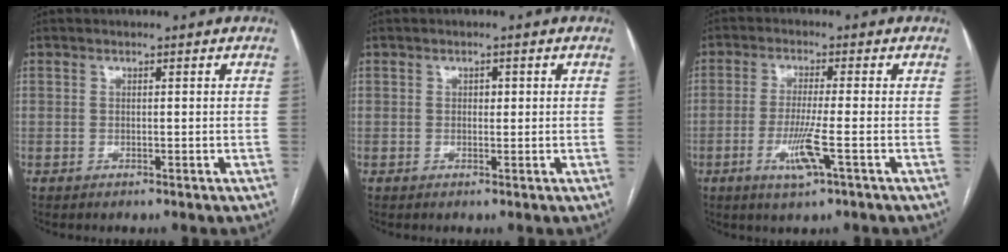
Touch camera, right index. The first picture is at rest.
{"total": 1.0, "force": [0.2, 0.7, 0.7], "torque": [-0.010, 0.003, 0.003]}
{"total": 6.2, "force": [-2.4, -0.2, 5.7], "torque": [-0.114, -0.016, -0.044]}